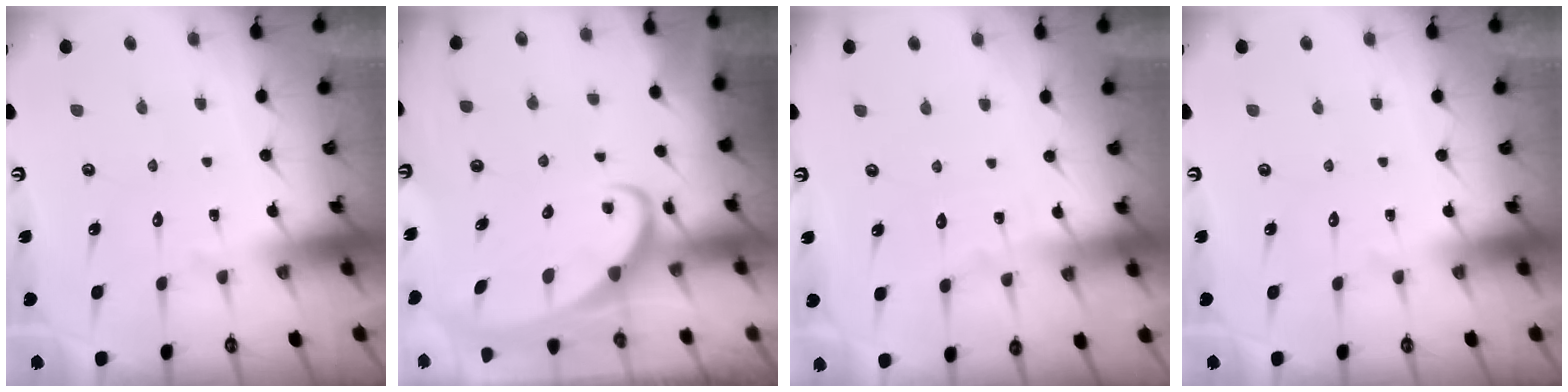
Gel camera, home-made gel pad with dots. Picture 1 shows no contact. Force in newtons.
{"total": 2.8, "press": 2.8, "slide": 0.2}
{"total": 2.5, "press": 2.5, "slide": 0.3}
{"total": 0.0}